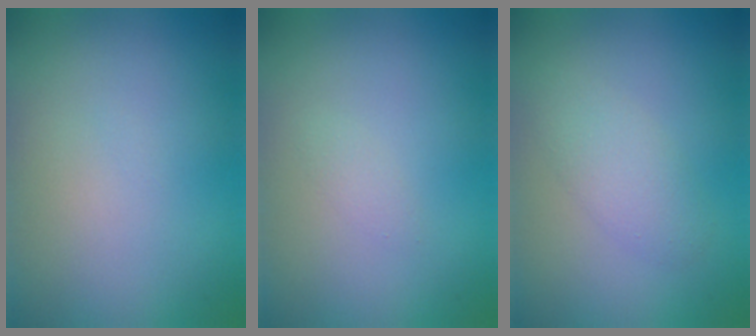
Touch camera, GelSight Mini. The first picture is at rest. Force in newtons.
{"total": 0.7, "press": 0.7, "slide": 0.0}
{"total": 2.8, "press": 2.8, "slide": 0.0}